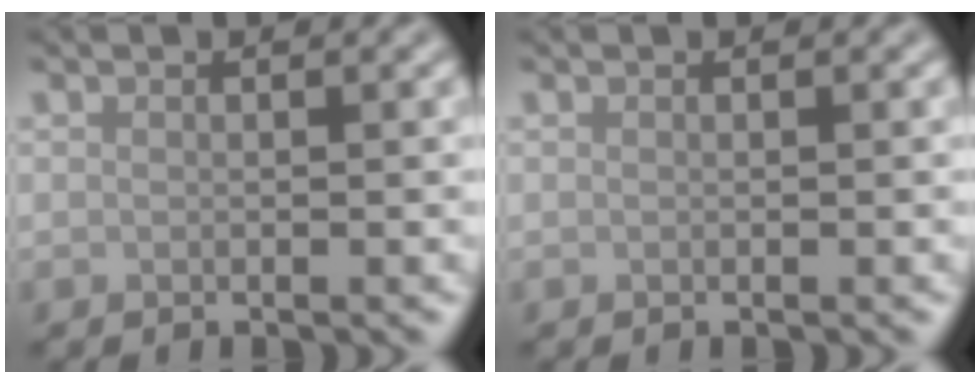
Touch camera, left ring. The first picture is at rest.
{"total": 0.0}